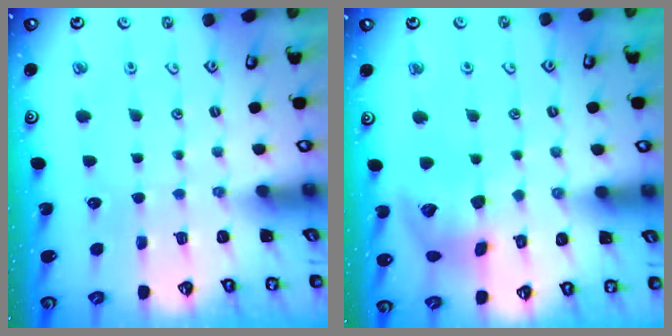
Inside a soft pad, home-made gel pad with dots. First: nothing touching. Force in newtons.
{"total": 13.4, "press": 13.3, "slide": 2.0}